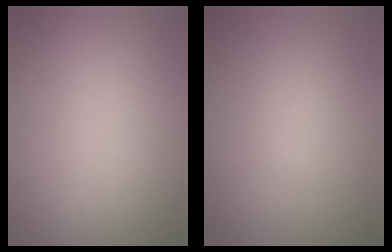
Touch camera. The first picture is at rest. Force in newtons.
{"total": 1.8, "press": 1.8, "slide": 0.1}